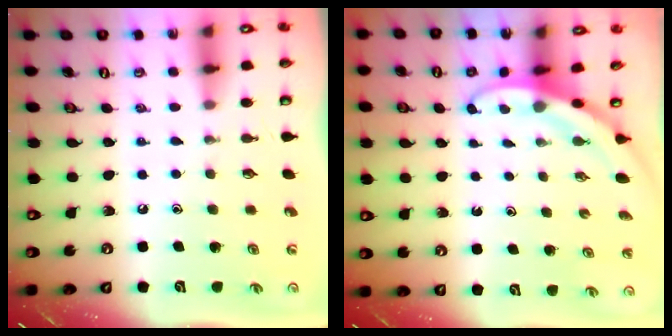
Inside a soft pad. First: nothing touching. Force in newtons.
{"total": 3.3, "press": 3.3, "slide": 0.1}